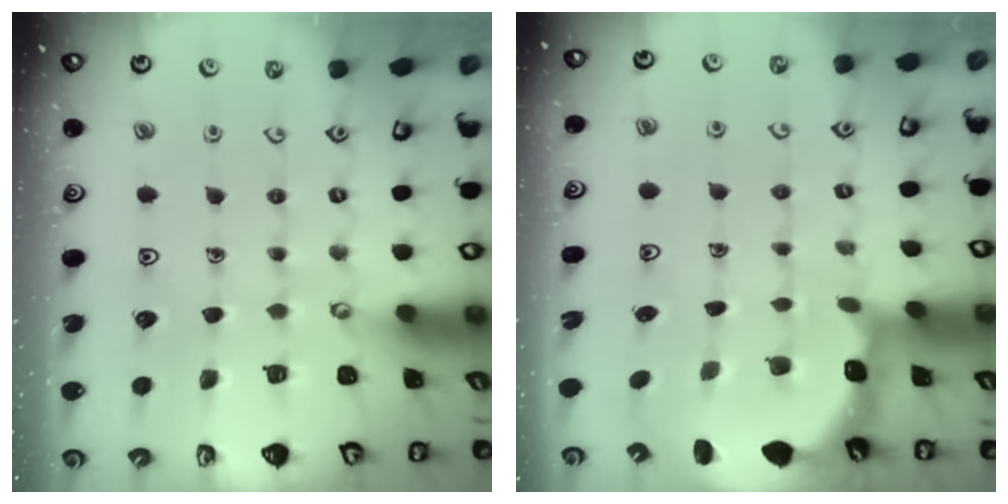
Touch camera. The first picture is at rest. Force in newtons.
{"total": 3.2, "press": 2.5, "slide": 2.0}